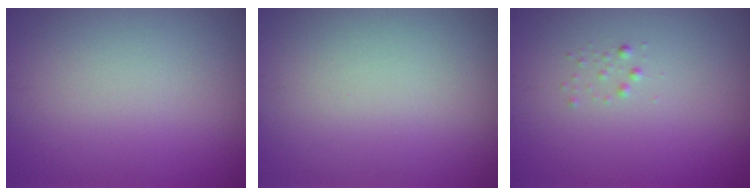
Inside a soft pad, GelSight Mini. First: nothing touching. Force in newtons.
{"total": 0.0}
{"total": 0.6, "press": 0.6, "slide": 0.0}